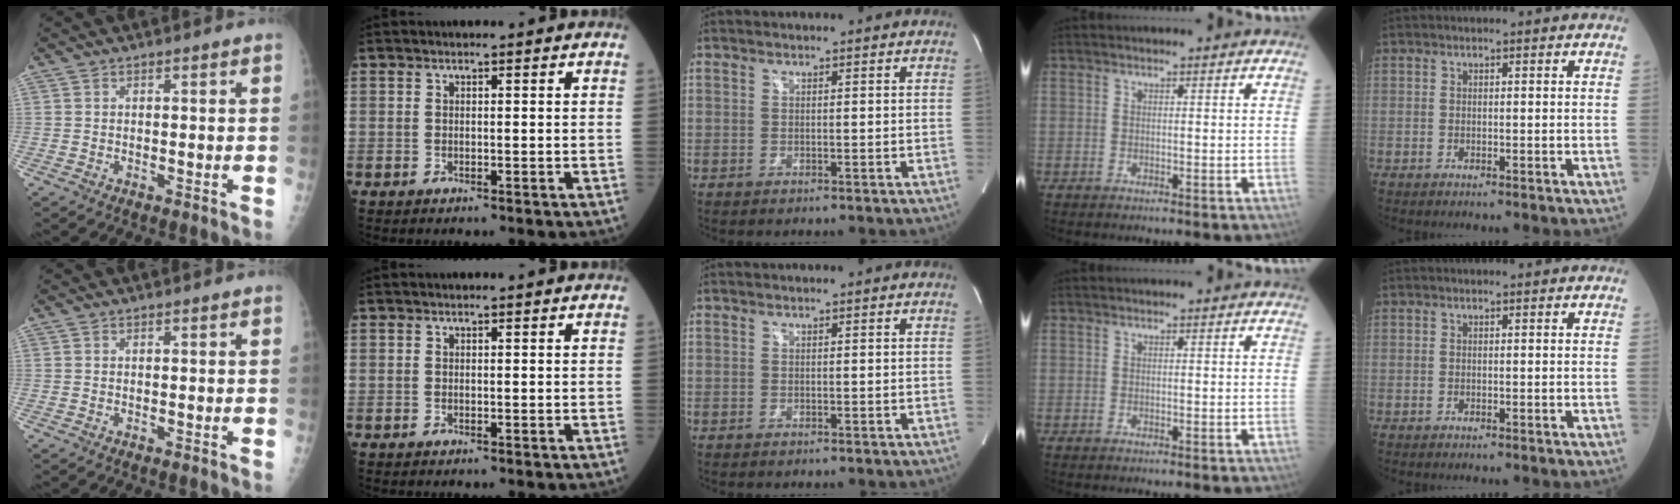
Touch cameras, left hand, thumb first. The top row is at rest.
{}